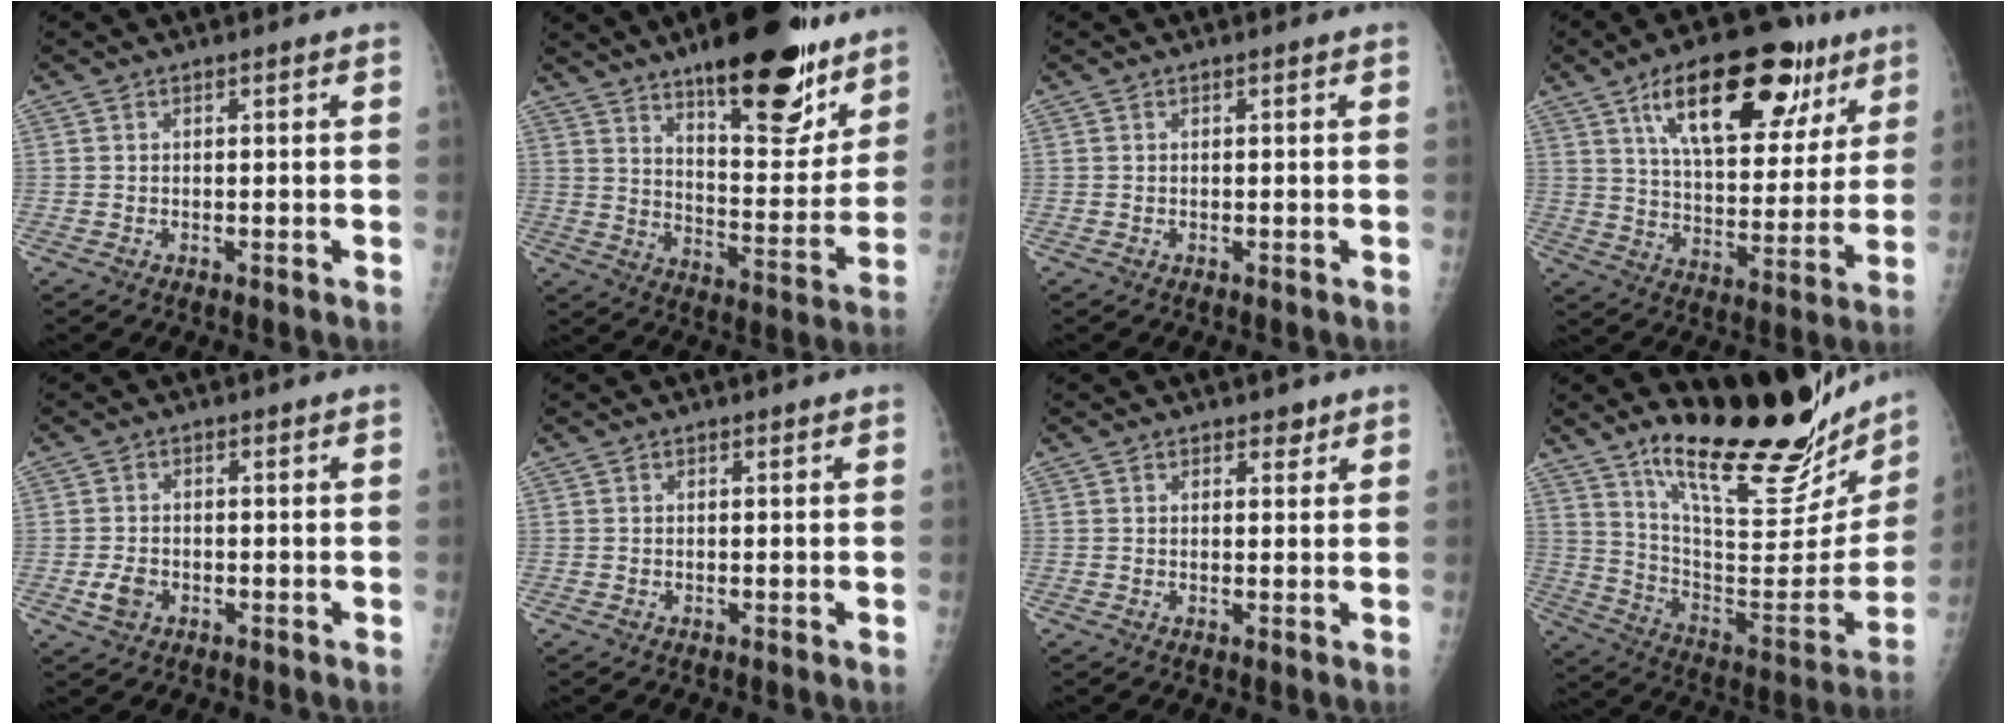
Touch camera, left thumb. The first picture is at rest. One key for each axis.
{"total": 22.4, "fx": 15.0, "fy": 7.6, "fz": 14.7, "tx": -0.158, "ty": -0.086, "tz": 0.224}
{"total": 0.0}
{"total": 24.1, "fx": 12.6, "fy": 11.0, "fz": 17.3, "tx": -0.219, "ty": -0.023, "tz": 0.199}
{"total": 3.1, "fx": -1.0, "fy": 2.4, "fz": 1.8, "tx": -0.031, "ty": 0.001, "tz": -0.016}
{"total": 0.0}
{"total": 1.9, "fx": 1.3, "fy": 1.2, "fz": 0.7, "tx": 0.008, "ty": -0.006, "tz": 0.014}
{"total": 29.4, "fx": 22.6, "fy": 7.6, "fz": 17.3, "tx": -0.226, "ty": -0.136, "tz": 0.335}